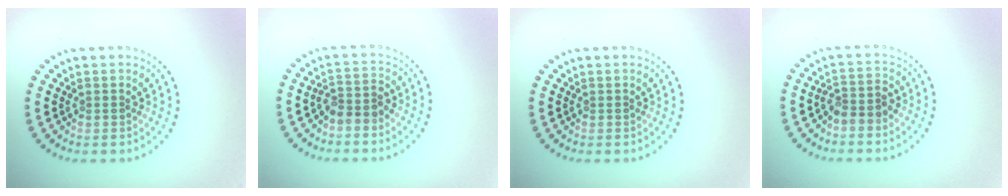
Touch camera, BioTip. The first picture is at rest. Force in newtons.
{"total": 2.2, "press": 1.7, "slide": 1.4}
{"total": 0.0}
{"total": 2.1, "press": 1.7, "slide": 1.3}